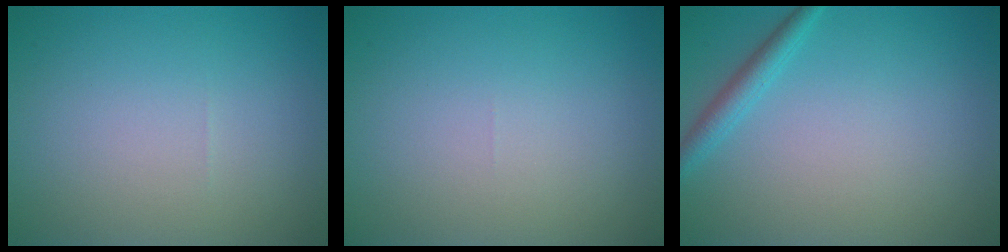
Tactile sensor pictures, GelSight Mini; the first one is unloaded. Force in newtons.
{"total": 0.0}
{"total": 1.9, "press": 1.9, "slide": 0.0}